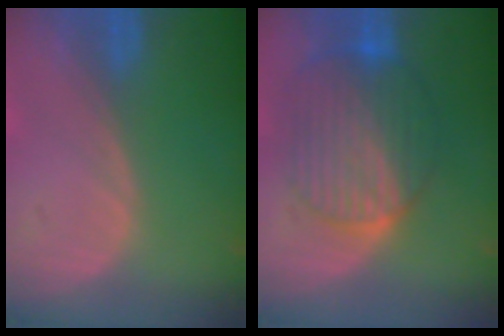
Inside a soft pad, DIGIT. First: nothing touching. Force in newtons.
{"total": 10.3, "press": 10.2, "slide": 0.8}